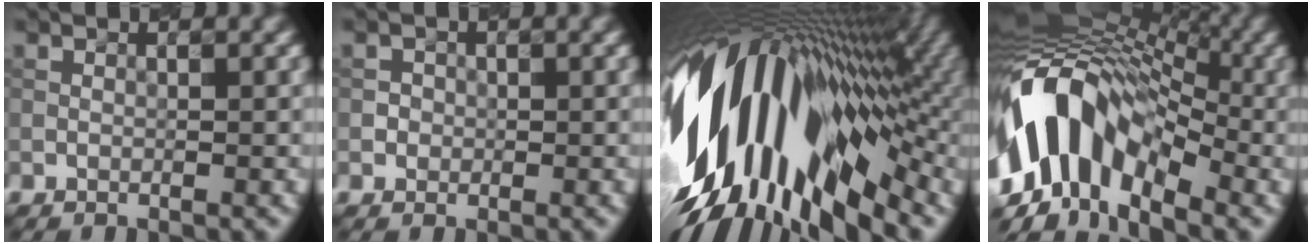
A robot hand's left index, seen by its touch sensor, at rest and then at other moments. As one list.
[{"total": 1.1, "force": [0.0, 1.1, 0.2], "torque": [0.011, 0.000, -0.004]}, {"total": 17.4, "force": [-1.8, 9.3, 14.6], "torque": [-0.246, 0.006, -0.050]}, {"total": 13.4, "force": [-3.2, 8.2, 10.1], "torque": [-0.181, 0.023, -0.070]}]